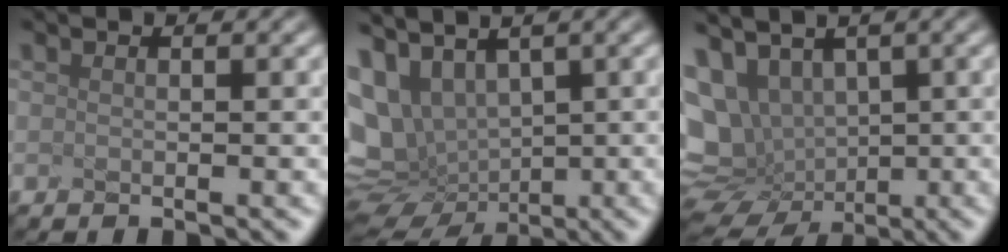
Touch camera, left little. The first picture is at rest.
{"total": 7.5, "force": [-0.5, 4.7, 5.8], "torque": [-0.162, -0.023, 0.070]}
{"total": 7.2, "force": [0.2, 5.2, 5.0], "torque": [-0.128, -0.017, 0.074]}